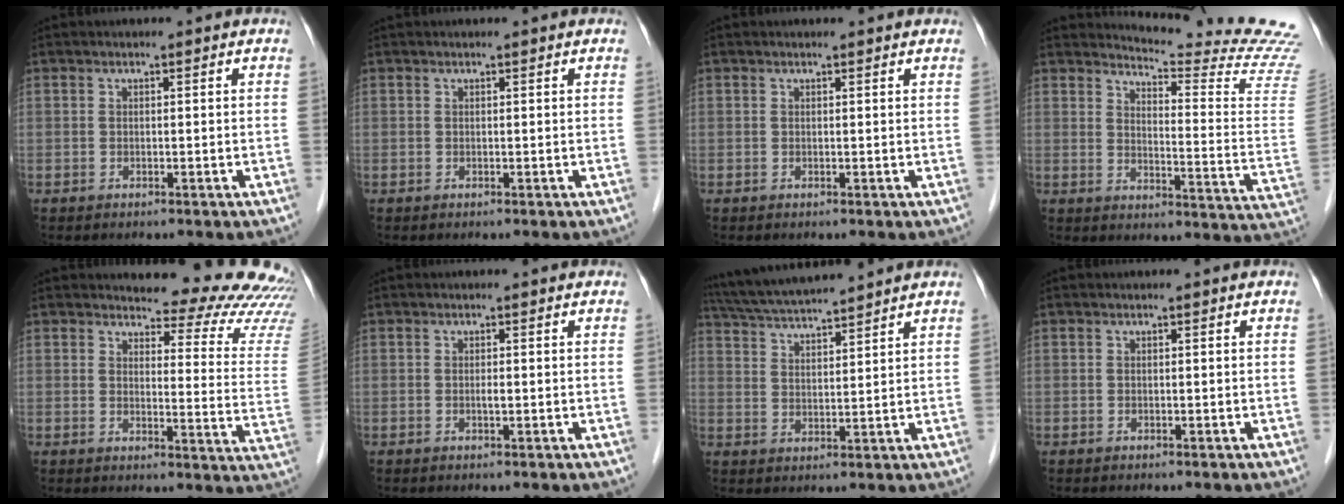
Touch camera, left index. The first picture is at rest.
{"total": 0.9, "force": [0.9, 0.1, 0.2], "torque": [-0.006, 0.018, 0.015]}
{"total": 1.6, "force": [1.6, 0.3, 0.3], "torque": [-0.014, 0.008, 0.014]}
{"total": 17.1, "force": [16.7, -2.5, 2.6], "torque": [-0.046, -0.158, 0.185]}
{"total": 16.9, "force": [16.4, 2.1, 3.2], "torque": [-0.017, -0.121, 0.153]}
{"total": 0.7, "force": [-0.1, 0.2, 0.7], "torque": [-0.012, 0.000, -0.003]}
{"total": 11.6, "force": [10.6, -0.3, 4.6], "torque": [-0.090, 0.028, 0.176]}
{"total": 0.0}